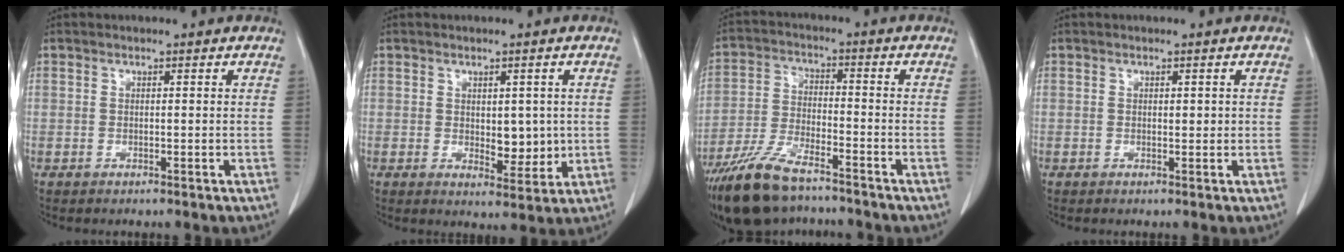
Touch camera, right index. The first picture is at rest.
{"total": 5.0, "force": [0.2, 2.6, 4.2], "torque": [-0.053, -0.009, 0.016]}
{"total": 12.2, "force": [-9.5, 3.4, 6.8], "torque": [-0.140, -0.019, -0.175]}
{"total": 1.0, "force": [0.2, 0.5, 0.8], "torque": [-0.010, 0.000, 0.003]}